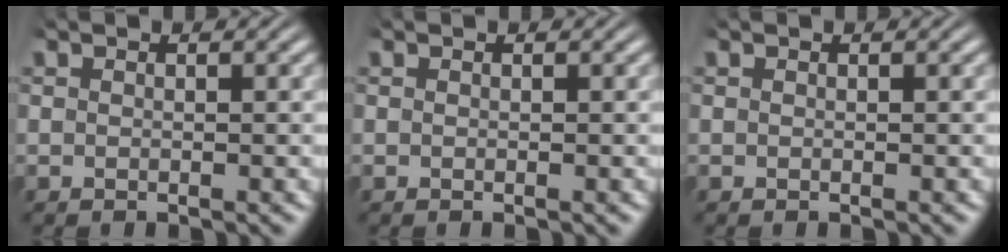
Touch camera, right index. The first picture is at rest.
{"total": 0.0}
{"total": 0.0}